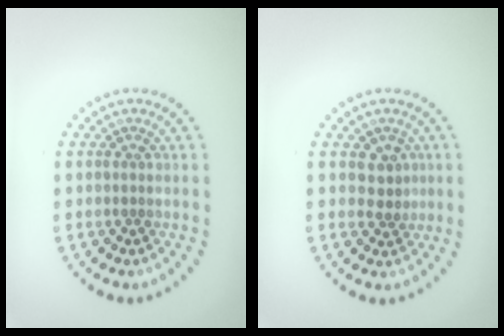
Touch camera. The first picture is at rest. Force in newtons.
{"total": 1.8, "press": 1.6, "slide": 0.9}